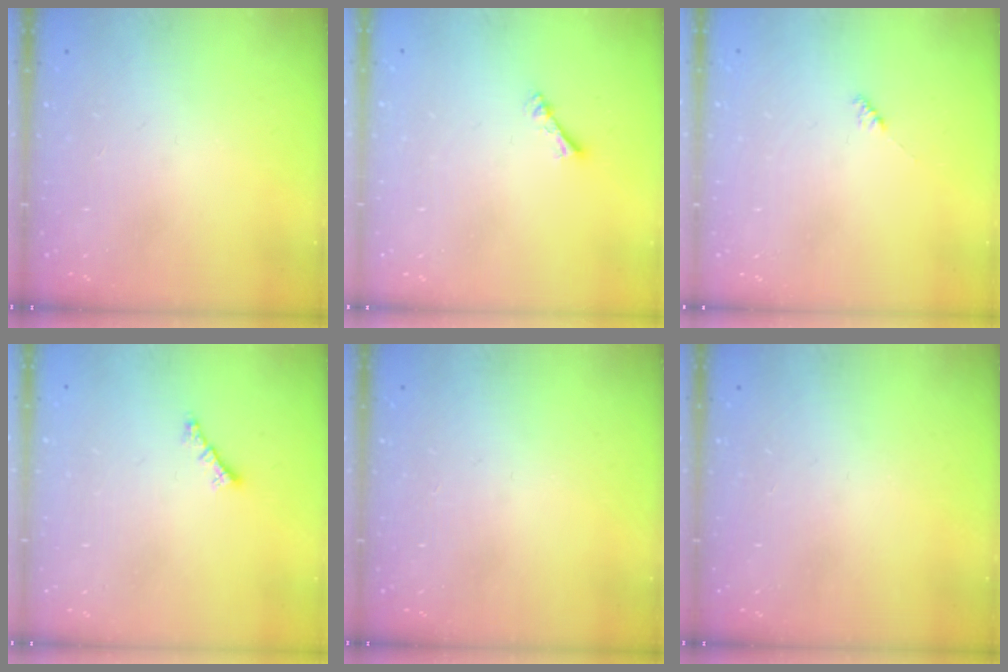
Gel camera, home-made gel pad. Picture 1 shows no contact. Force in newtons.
{"total": 2.4, "press": 2.4, "slide": 0.4}
{"total": 2.1, "press": 2.0, "slide": 0.5}
{"total": 0.8, "press": 0.7, "slide": 0.4}
{"total": 0.0}
{"total": 0.0}